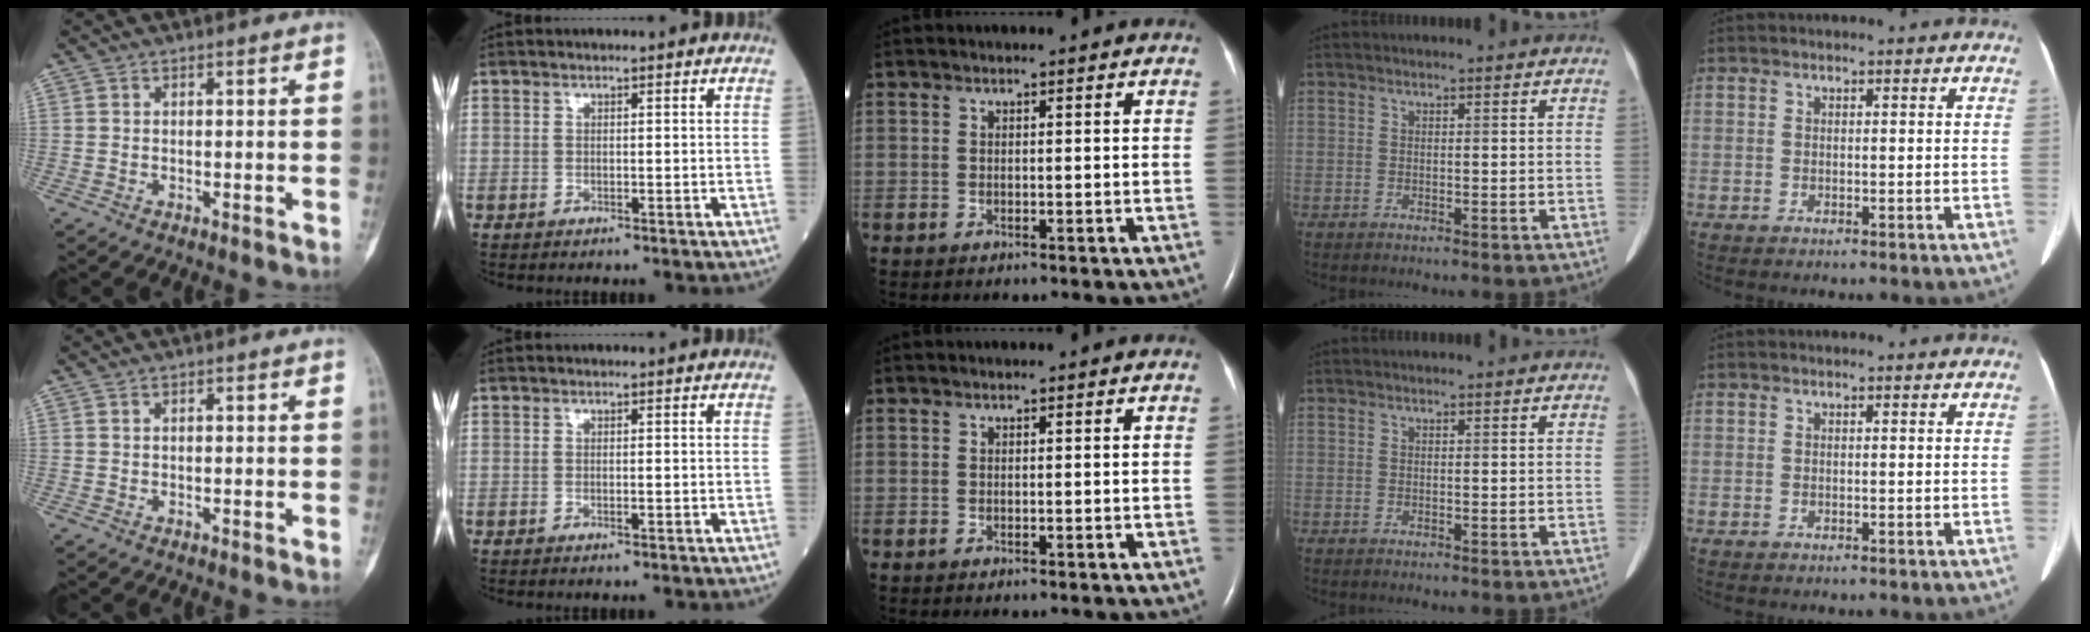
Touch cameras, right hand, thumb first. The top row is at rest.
{"index": {"total": 0.7, "force": [-0.1, 0.2, 0.7], "torque": [-0.012, -0.002, -0.001]}}